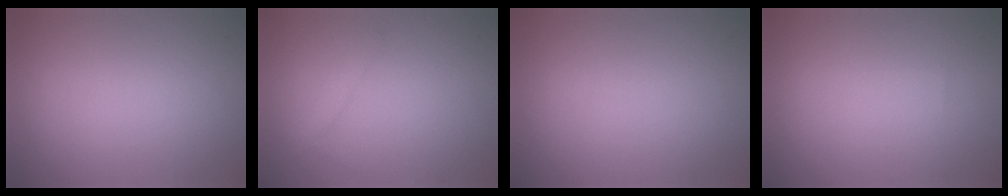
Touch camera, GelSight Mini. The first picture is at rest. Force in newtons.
{"total": 0.8, "press": 0.8, "slide": 0.1}
{"total": 0.0}
{"total": 0.0}